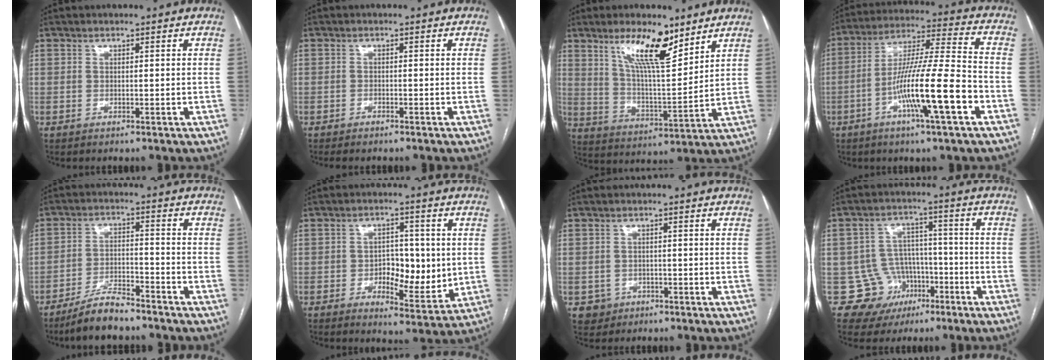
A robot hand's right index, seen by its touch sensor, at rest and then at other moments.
{"total": 1.6, "force": [-1.3, 0.4, 0.7], "torque": [-0.011, -0.001, -0.016]}
{"total": 12.1, "force": [7.9, 2.6, 8.8], "torque": [-0.156, -0.003, 0.145]}
{"total": 15.5, "force": [-5.9, 0.3, 14.4], "torque": [-0.258, -0.003, -0.105]}
{"total": 7.5, "force": [-6.4, 1.7, 3.5], "torque": [-0.069, -0.012, -0.117]}
{"total": 8.9, "force": [-0.7, 4.5, 7.6], "torque": [-0.109, 0.005, -0.003]}
{"total": 3.1, "force": [-1.2, 2.9, 0.1], "torque": [0.006, 0.011, -0.015]}
{"total": 9.6, "force": [-4.1, 8.7, 0.5], "torque": [0.001, 0.043, -0.051]}